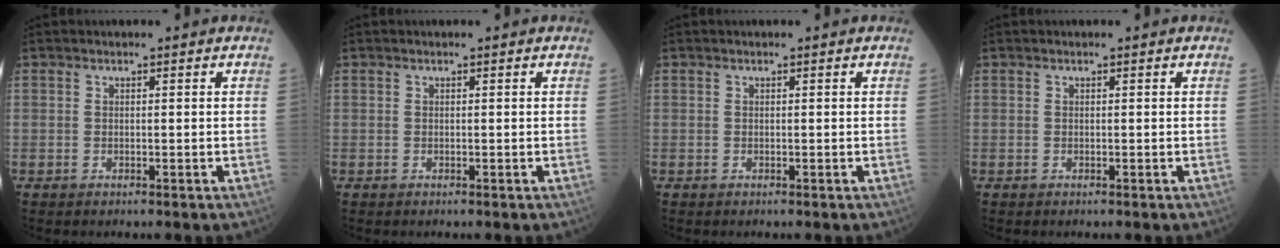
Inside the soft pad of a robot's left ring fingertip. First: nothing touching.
{"total": 0.0}
{"total": 0.0}
{"total": 0.0}